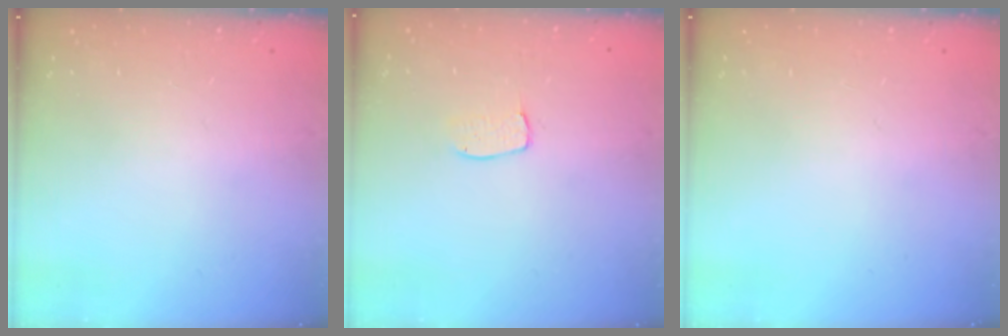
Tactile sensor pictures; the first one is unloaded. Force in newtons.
{"total": 3.5, "press": 3.4, "slide": 0.2}
{"total": 0.0}